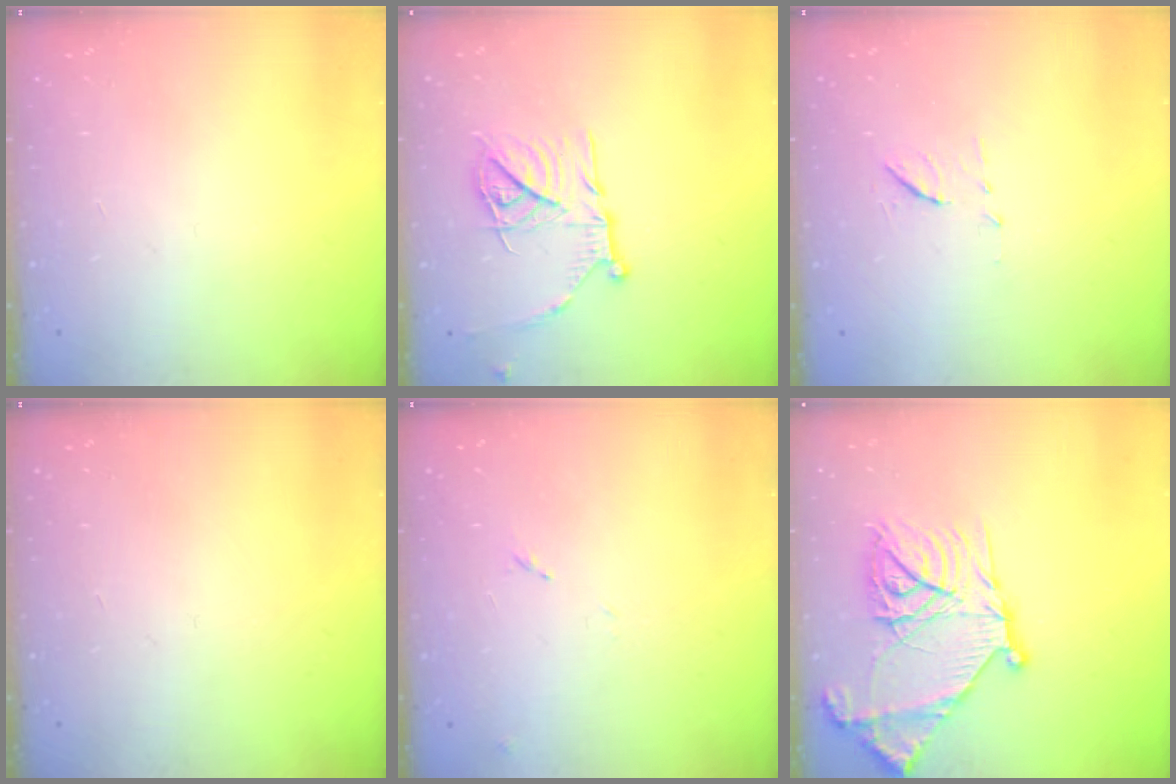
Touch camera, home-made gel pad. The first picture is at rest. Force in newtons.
{"total": 17.1, "press": 17.0, "slide": 1.5}
{"total": 6.8, "press": 6.6, "slide": 1.8}
{"total": 0.0}
{"total": 8.1, "press": 8.1, "slide": 0.6}
{"total": 22.5, "press": 22.4, "slide": 2.2}